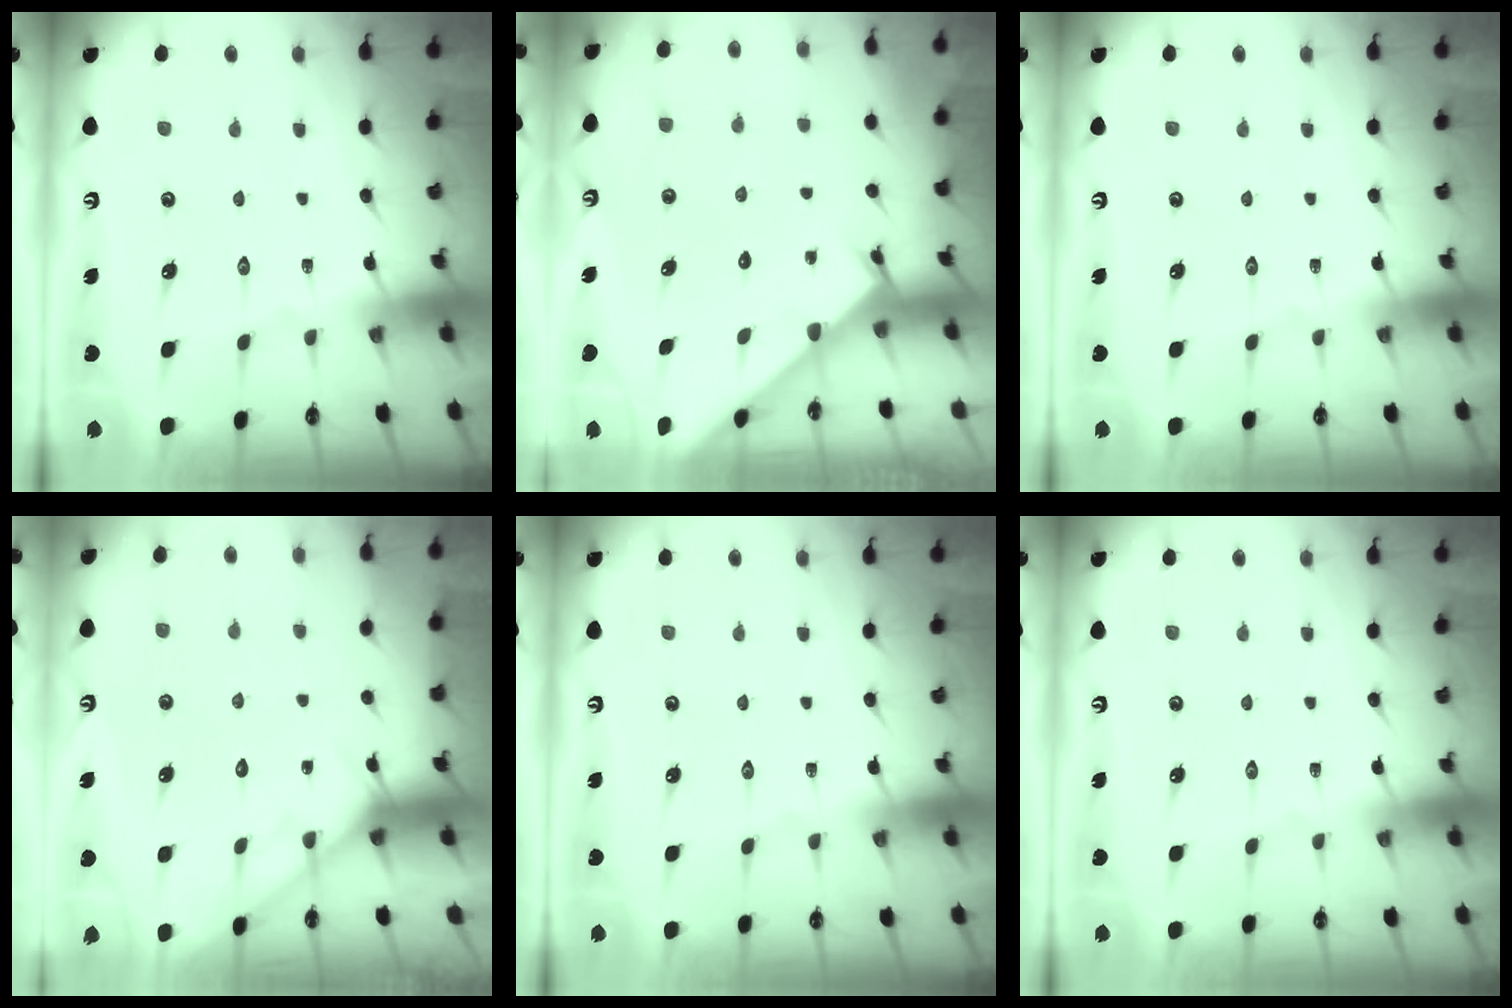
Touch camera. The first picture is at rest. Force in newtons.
{"total": 1.2, "press": 1.2, "slide": 0.1}
{"total": 0.0}
{"total": 5.6, "press": 5.6, "slide": 0.3}
{"total": 0.0}
{"total": 0.0}